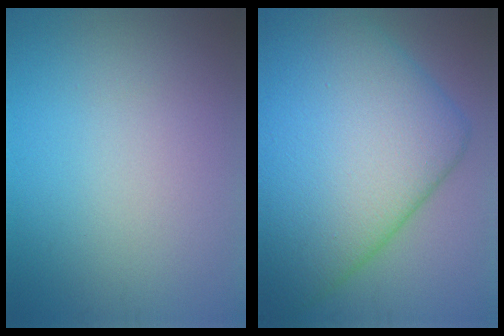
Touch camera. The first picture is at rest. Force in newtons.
{"total": 16.5, "press": 16.5, "slide": 0.2}